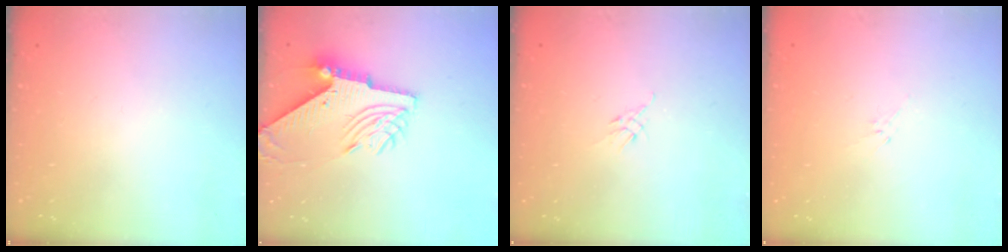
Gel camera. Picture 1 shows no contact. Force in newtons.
{"total": 10.4, "press": 10.3, "slide": 1.4}
{"total": 2.6, "press": 2.5, "slide": 0.7}
{"total": 2.1, "press": 2.0, "slide": 0.6}